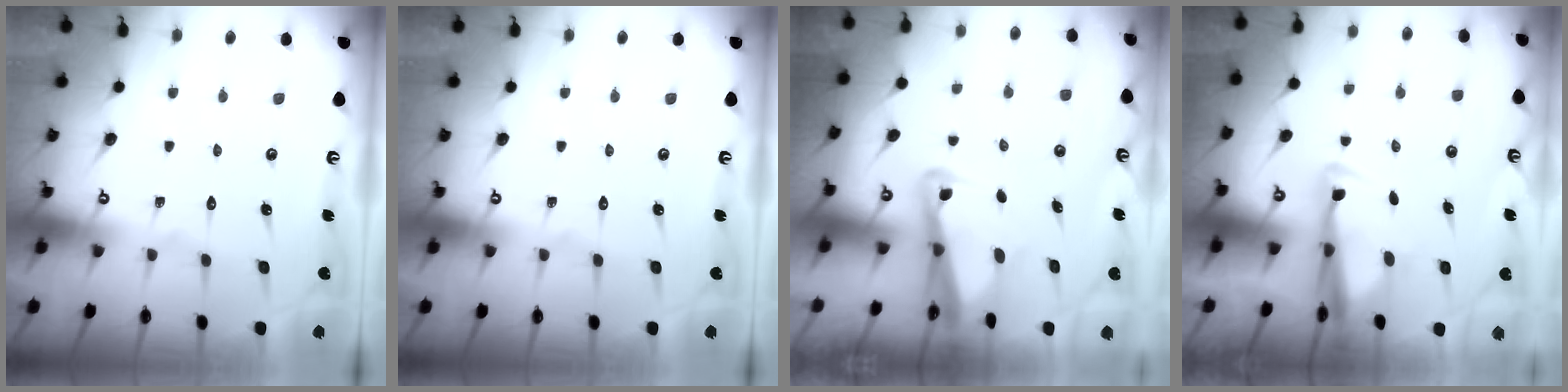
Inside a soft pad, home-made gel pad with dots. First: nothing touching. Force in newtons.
{"total": 0.0}
{"total": 3.5, "press": 3.4, "slide": 0.8}
{"total": 3.4, "press": 3.3, "slide": 0.7}